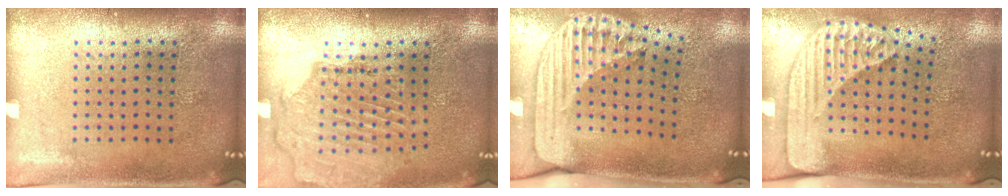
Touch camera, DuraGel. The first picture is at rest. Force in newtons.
{"total": 1.6, "press": 1.6, "slide": 0.2}
{"total": 2.6, "press": 1.8, "slide": 1.9}
{"total": 2.5, "press": 1.7, "slide": 1.8}